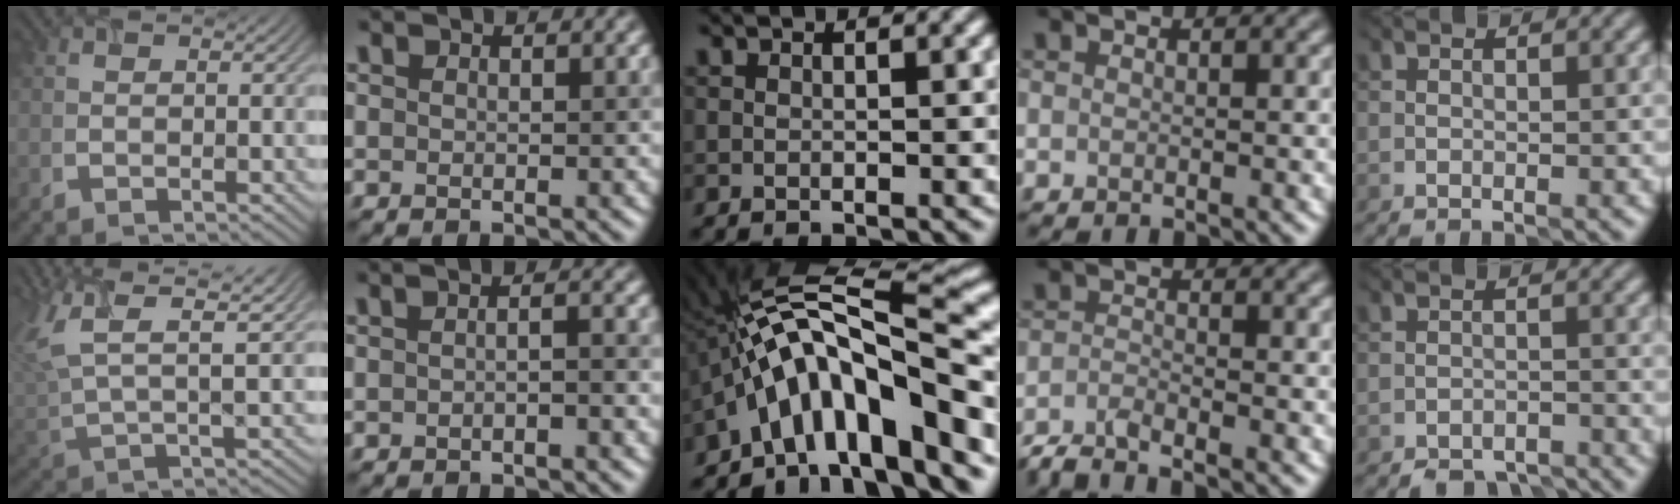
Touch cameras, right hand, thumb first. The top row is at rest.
{"thumb": {"total": 13.0, "force": [6.7, 5.9, 9.4], "torque": [-0.218, 0.018, 0.121]}, "index": {"total": 2.1, "force": [-0.5, 0.7, 1.8], "torque": [-0.016, 0.003, -0.021]}, "middle": {"total": 13.1, "force": [-5.5, 3.6, 11.3], "torque": [-0.164, 0.032, -0.085]}, "ring": {"total": 2.5, "force": [-2.2, 0.2, 1.1], "torque": [-0.030, -0.005, -0.057]}, "little": {"total": 3.8, "force": [-3.5, 1.2, 0.7], "torque": [-0.005, -0.006, -0.058]}}